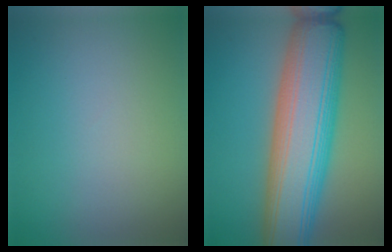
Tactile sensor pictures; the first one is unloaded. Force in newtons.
{"total": 13.1, "press": 13.1, "slide": 0.4}